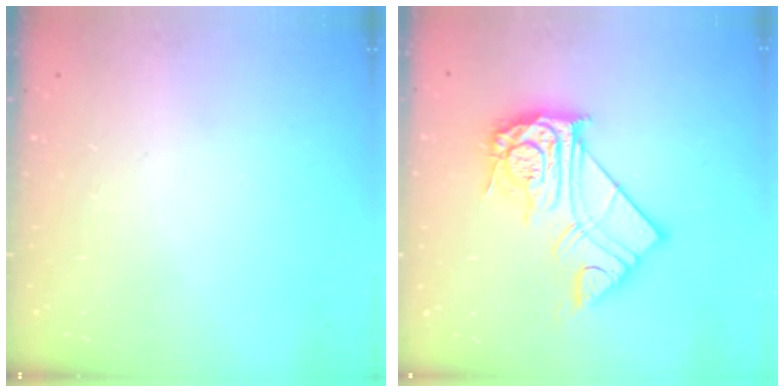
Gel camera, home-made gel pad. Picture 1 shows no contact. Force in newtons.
{"total": 17.4, "press": 17.3, "slide": 1.7}